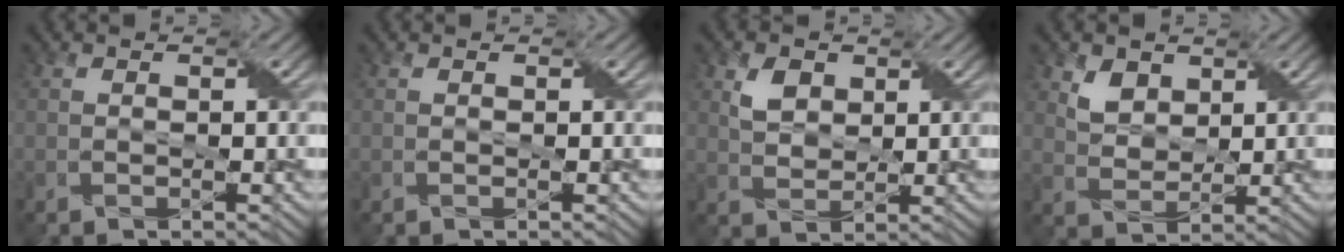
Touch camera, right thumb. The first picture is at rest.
{"total": 0.0}
{"total": 3.6, "force": [1.7, 2.6, 2.0], "torque": [-0.047, 0.001, 0.033]}
{"total": 3.7, "force": [2.2, 2.5, 1.7], "torque": [-0.046, -0.005, 0.041]}